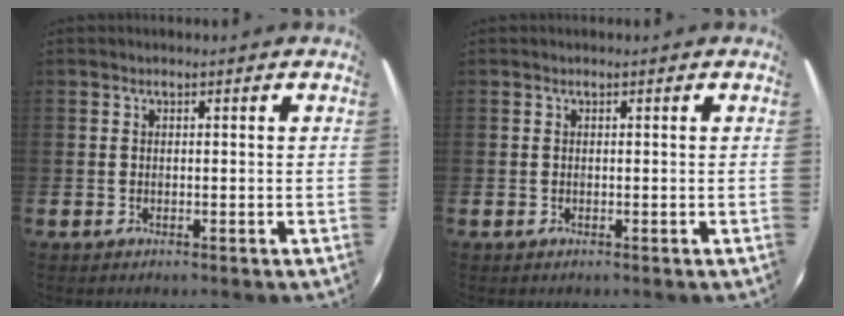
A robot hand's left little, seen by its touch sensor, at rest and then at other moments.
{"total": 0.0}